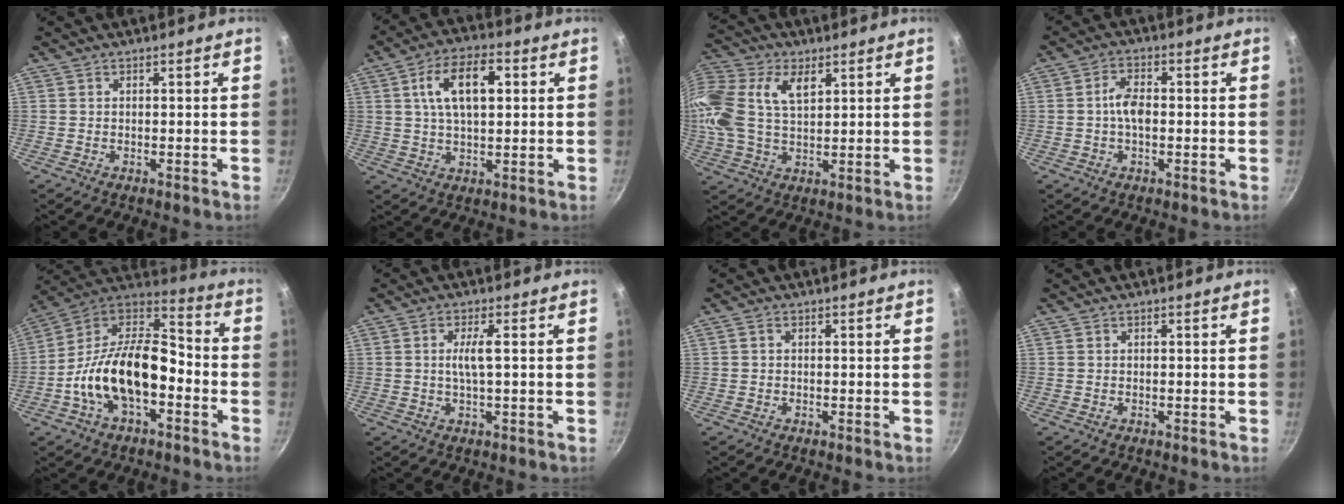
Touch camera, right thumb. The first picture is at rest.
{"total": 11.4, "force": [2.8, 5.7, 9.4], "torque": [-0.150, 0.011, 0.045]}
{"total": 19.4, "force": [6.2, 12.3, 13.8], "torque": [-0.316, 0.021, 0.108]}
{"total": 4.7, "force": [-0.3, 2.6, 3.9], "torque": [-0.069, 0.017, -0.012]}
{"total": 20.5, "force": [-5.5, 11.4, 16.2], "torque": [-0.268, 0.058, -0.115]}
{"total": 3.7, "force": [0.3, 0.4, 3.6], "torque": [-0.082, 0.003, 0.007]}
{"total": 0.7, "force": [0.1, 0.5, 0.4], "torque": [-0.007, 0.005, 0.001]}
{"total": 0.0}